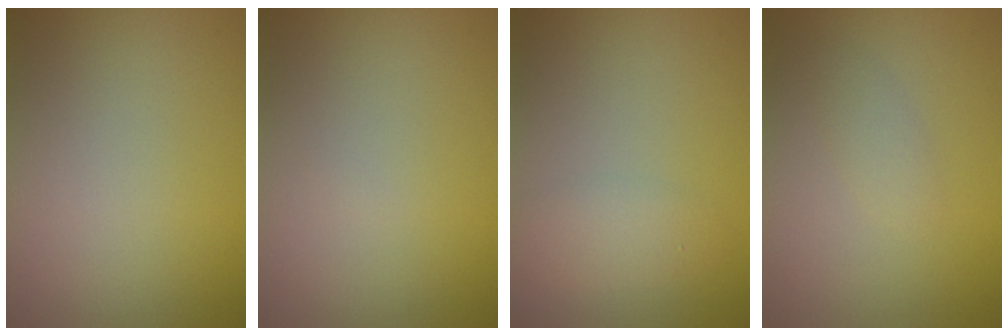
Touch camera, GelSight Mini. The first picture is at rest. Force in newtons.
{"total": 0.0}
{"total": 2.1, "press": 2.1, "slide": 0.1}
{"total": 1.2, "press": 1.1, "slide": 0.1}